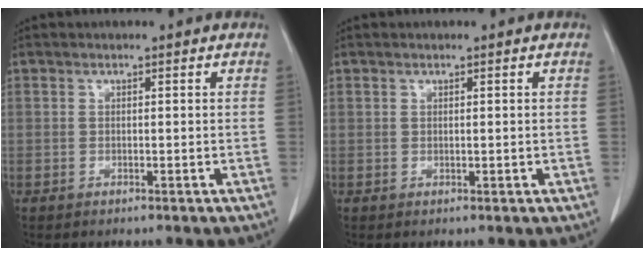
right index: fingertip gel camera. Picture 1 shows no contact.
{"total": 0.0}